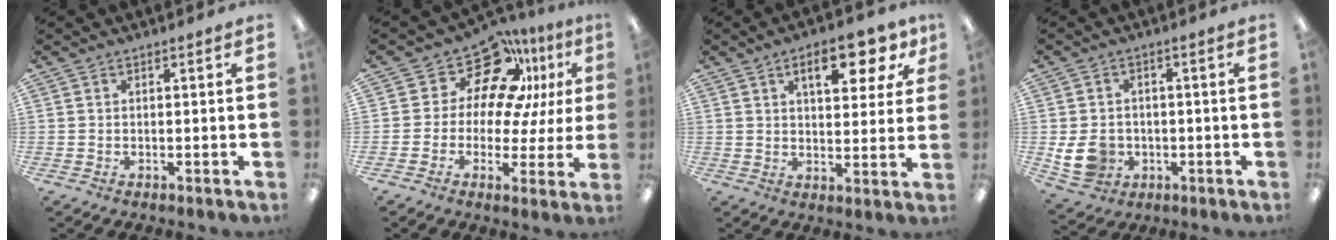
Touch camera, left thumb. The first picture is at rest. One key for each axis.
{"total": 16.6, "fx": 10.8, "fy": 9.3, "fz": 8.6, "tx": -0.147, "ty": -0.071, "tz": 0.190}
{"total": 11.0, "fx": 5.7, "fy": 4.7, "fz": 8.1, "tx": -0.104, "ty": -0.015, "tz": 0.091}
{"total": 7.6, "fx": -1.3, "fy": 6.5, "fz": 3.9, "tx": -0.078, "ty": 0.009, "tz": -0.021}